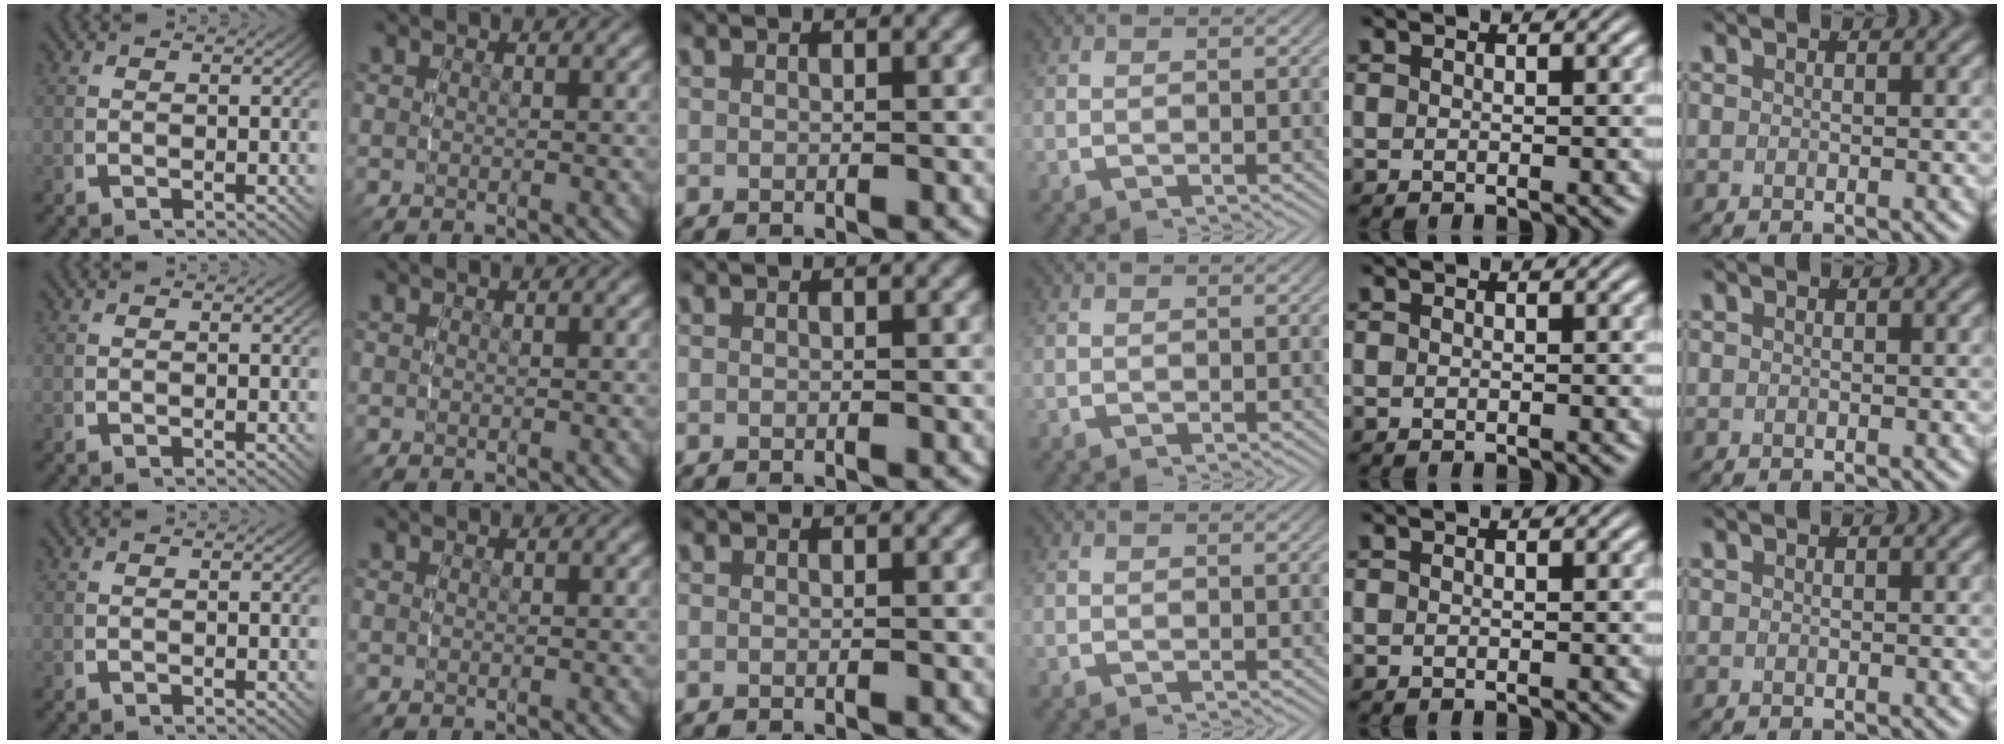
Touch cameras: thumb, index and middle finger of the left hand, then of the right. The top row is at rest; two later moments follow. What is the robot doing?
{"motion": "reach", "object": "jacket"}